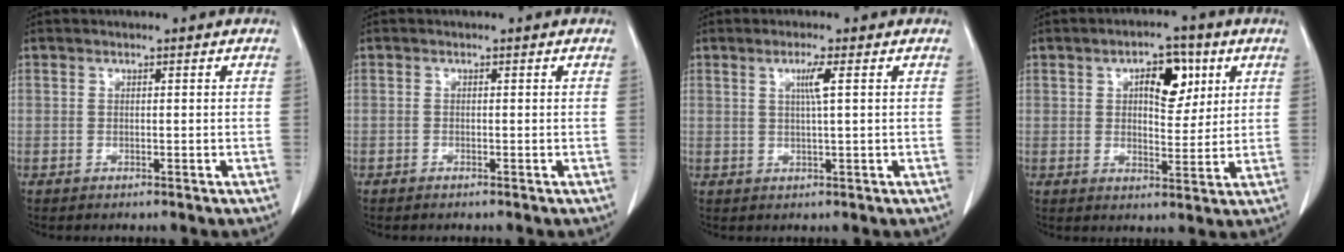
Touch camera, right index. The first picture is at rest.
{"total": 0.0}
{"total": 2.8, "force": [0.9, -0.4, 2.7], "torque": [-0.051, -0.002, 0.015]}
{"total": 7.5, "force": [3.0, 3.5, 6.0], "torque": [-0.086, 0.011, 0.046]}